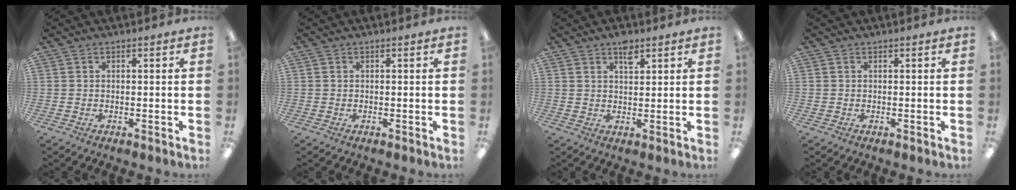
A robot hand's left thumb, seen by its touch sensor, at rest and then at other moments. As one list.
[{"total": 0.0}, {"total": 4.0, "force": [2.7, 1.8, 2.5], "torque": [-0.030, -0.009, 0.043]}, {"total": 0.0}]